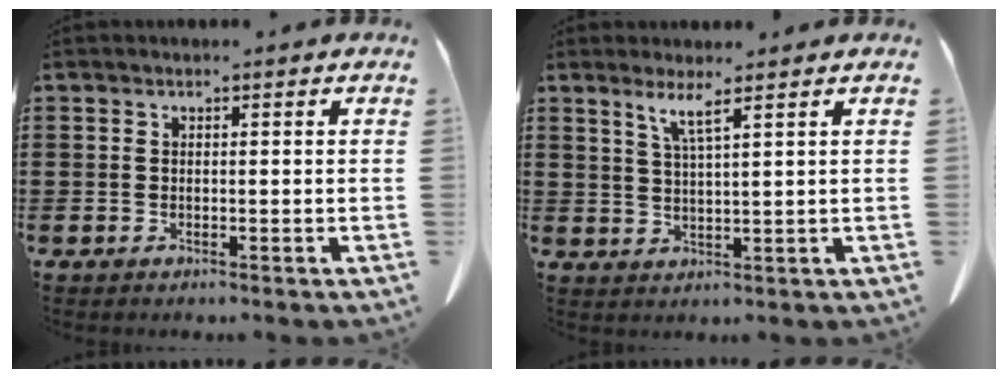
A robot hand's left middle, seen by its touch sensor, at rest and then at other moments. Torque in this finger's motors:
{"motor_torque": [-0.65, 0.88, -0.04, -0.01]}